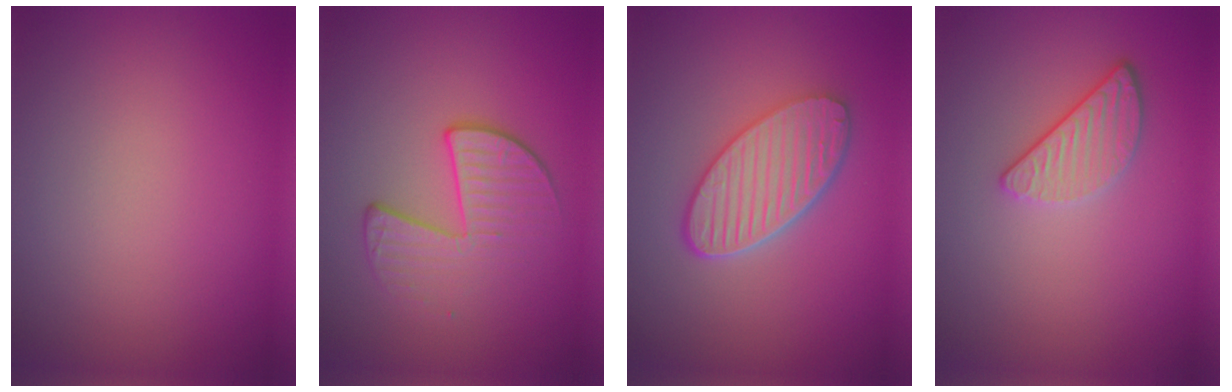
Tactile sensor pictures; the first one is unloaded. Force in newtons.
{"total": 3.8, "press": 2.8, "slide": 2.6}
{"total": 5.7, "press": 4.4, "slide": 3.6}
{"total": 2.4, "press": 2.1, "slide": 1.1}